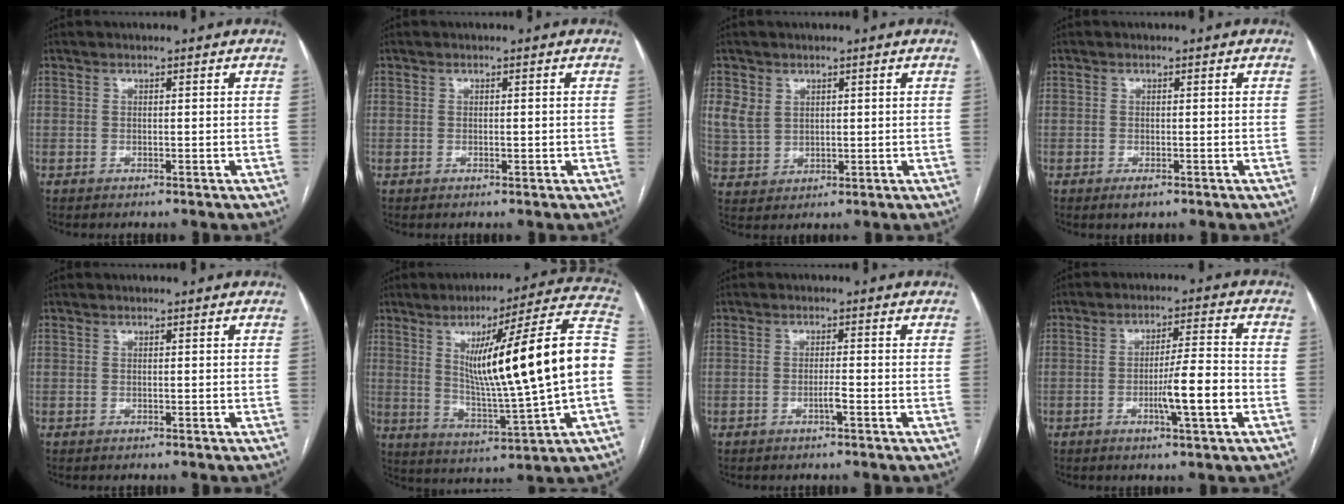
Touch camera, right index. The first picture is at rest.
{"total": 0.7, "force": [-0.1, 0.4, 0.6], "torque": [-0.009, 0.002, 0.001]}
{"total": 5.3, "force": [2.1, 4.3, 2.4], "torque": [-0.052, 0.009, 0.054]}
{"total": 1.4, "force": [-0.8, 0.7, 1.0], "torque": [-0.012, 0.000, -0.009]}
{"total": 0.0}
{"total": 22.9, "force": [1.7, 0.5, 22.9], "torque": [-0.314, 0.019, 0.021]}
{"total": 1.6, "force": [-0.8, -0.1, 1.4], "torque": [-0.026, 0.000, -0.017]}
{"total": 7.9, "force": [-2.5, 0.2, 7.5], "torque": [-0.119, 0.001, -0.041]}